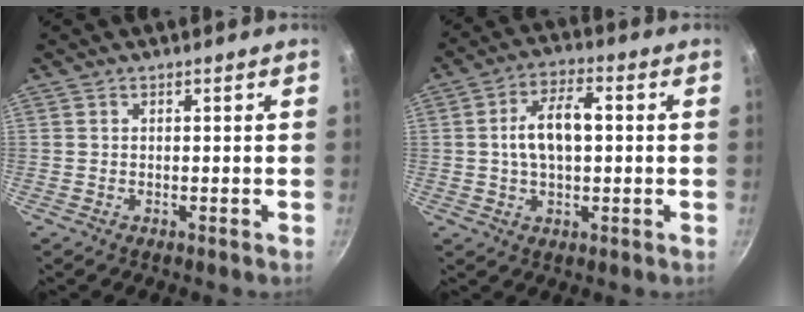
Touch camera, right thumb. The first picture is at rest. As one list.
[{"total": 9.5, "force": [0.7, 4.9, 8.1], "torque": [-0.141, 0.017, 0.011]}]